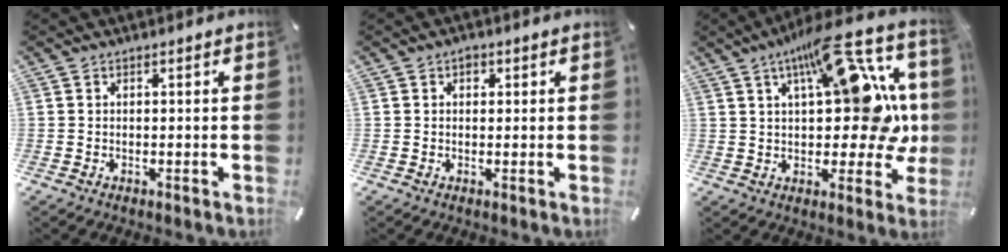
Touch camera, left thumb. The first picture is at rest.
{"total": 1.3, "force": [0.4, 1.1, 0.6], "torque": [-0.005, 0.004, 0.005]}
{"total": 20.2, "force": [6.9, 8.3, 17.0], "torque": [-0.245, -0.053, 0.112]}